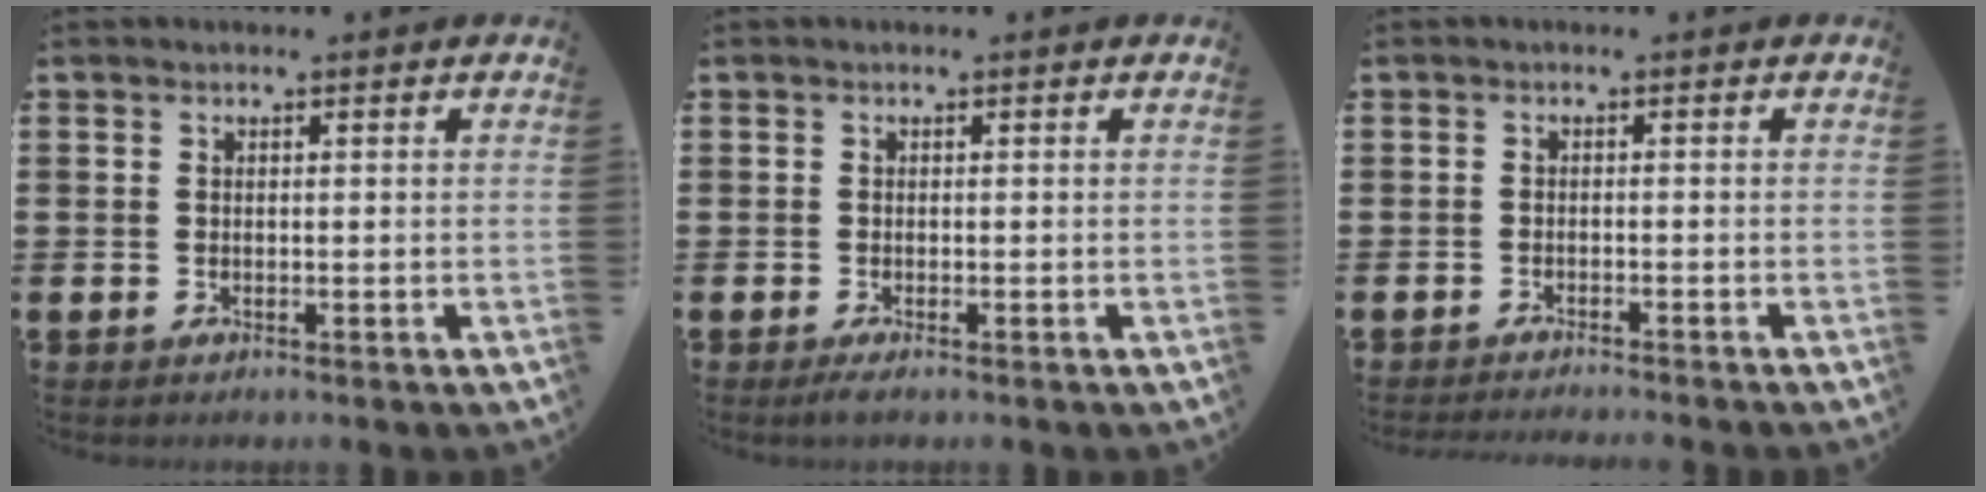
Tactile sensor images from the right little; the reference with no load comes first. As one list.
[{"total": 0.8, "force": [-0.3, 0.1, 0.7], "torque": [-0.012, -0.002, -0.005]}, {"total": 1.0, "force": [-1.0, -0.2, 0.2], "torque": [-0.002, -0.001, -0.020]}]